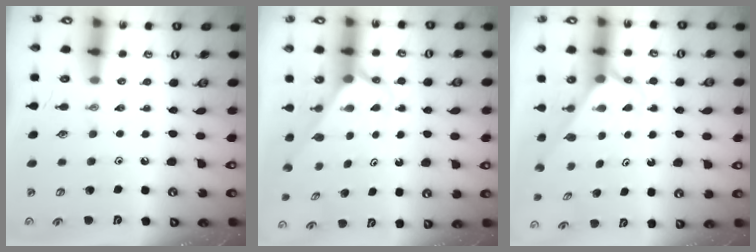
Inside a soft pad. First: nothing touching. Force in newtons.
{"total": 2.6, "press": 2.6, "slide": 0.2}
{"total": 2.6, "press": 2.6, "slide": 0.2}